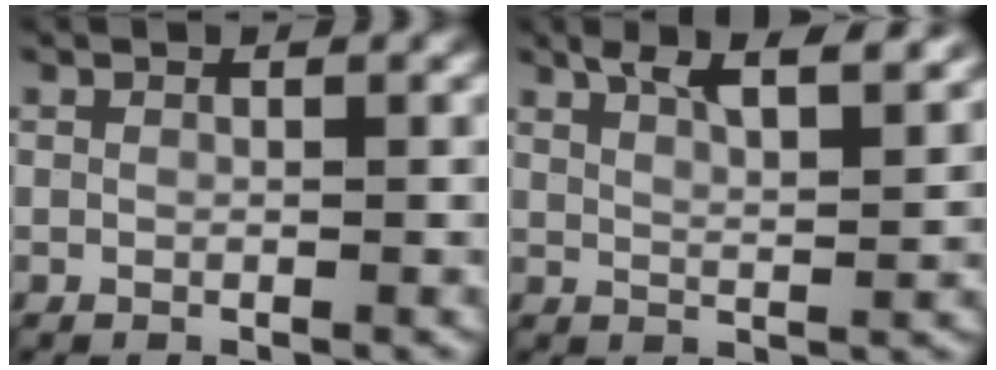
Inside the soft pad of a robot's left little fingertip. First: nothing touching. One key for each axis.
{"total": 7.9, "fx": 5.2, "fy": 2.5, "fz": 5.3, "tx": -0.057, "ty": 0.027, "tz": 0.050}